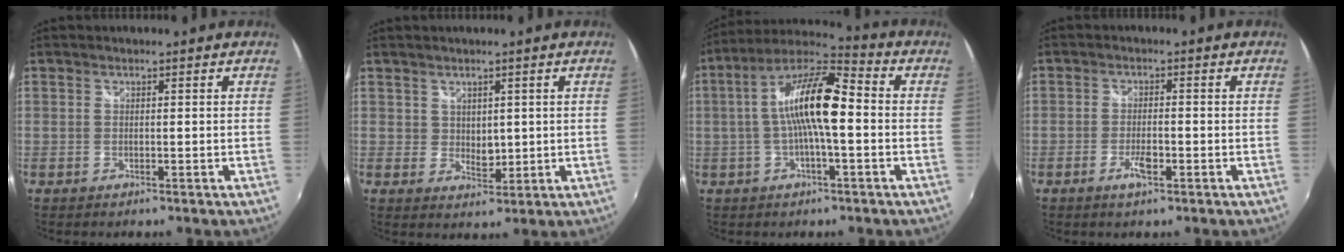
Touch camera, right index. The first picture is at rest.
{"total": 3.1, "force": [1.3, 2.4, 1.4], "torque": [-0.017, -0.002, 0.027]}
{"total": 13.8, "force": [-0.3, 3.3, 13.4], "torque": [-0.249, 0.021, -0.014]}
{"total": 3.6, "force": [-1.7, 1.1, 3.0], "torque": [-0.064, -0.003, -0.033]}